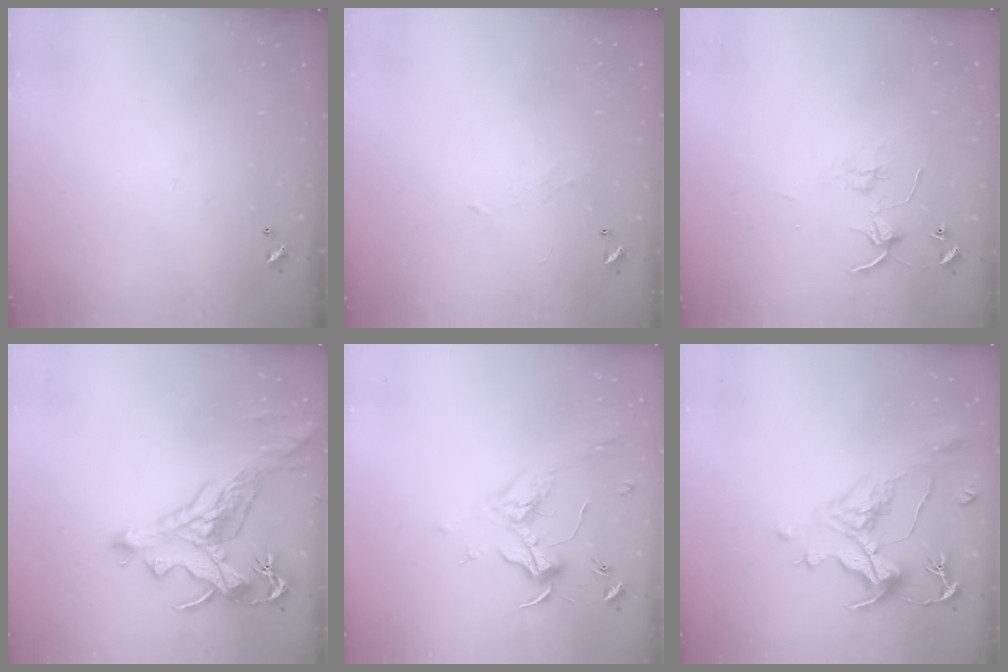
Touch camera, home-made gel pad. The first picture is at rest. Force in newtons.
{"total": 1.3, "press": 1.1, "slide": 0.7}
{"total": 3.6, "press": 3.6, "slide": 0.1}
{"total": 2.2, "press": 1.7, "slide": 1.3}
{"total": 1.7, "press": 1.5, "slide": 0.8}
{"total": 1.4, "press": 0.2, "slide": 1.4}